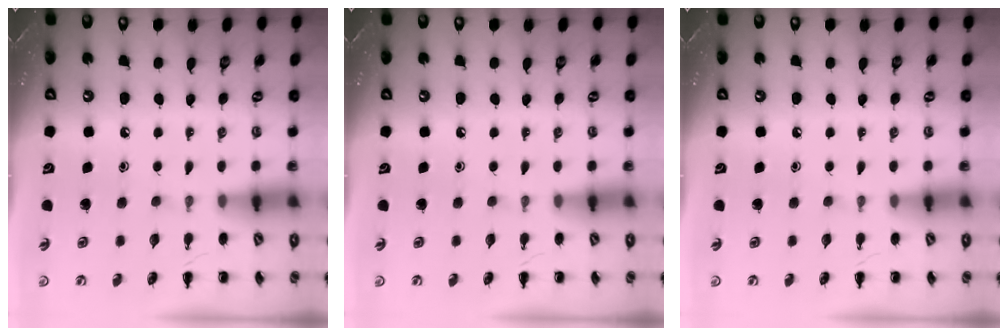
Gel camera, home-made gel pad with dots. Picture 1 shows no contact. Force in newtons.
{"total": 0.0}
{"total": 0.0}